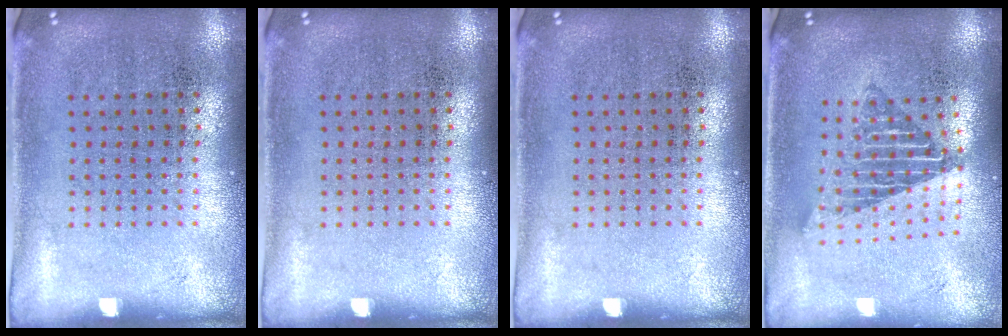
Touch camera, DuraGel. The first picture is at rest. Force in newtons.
{"total": 0.0}
{"total": 0.0}
{"total": 1.6, "press": 1.4, "slide": 0.9}